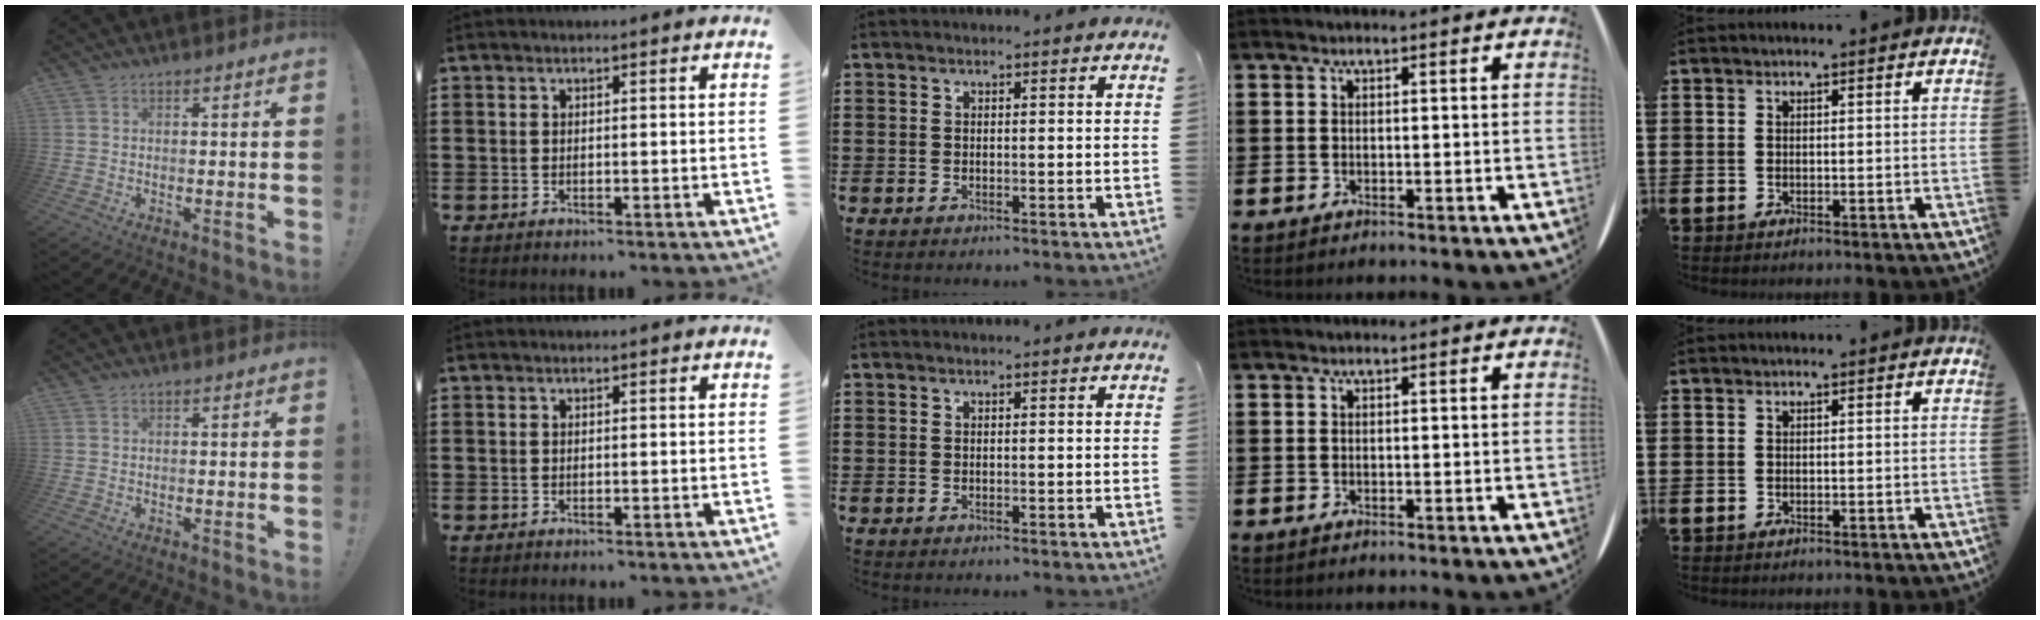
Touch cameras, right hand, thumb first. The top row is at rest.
{}